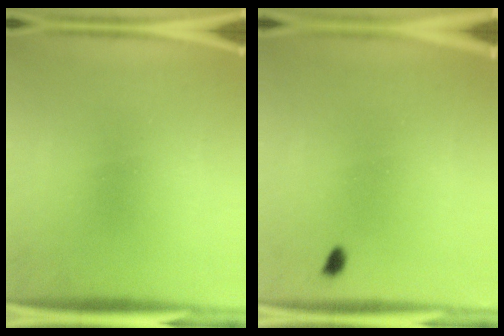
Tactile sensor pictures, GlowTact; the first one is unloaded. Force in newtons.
{"total": 0.7}